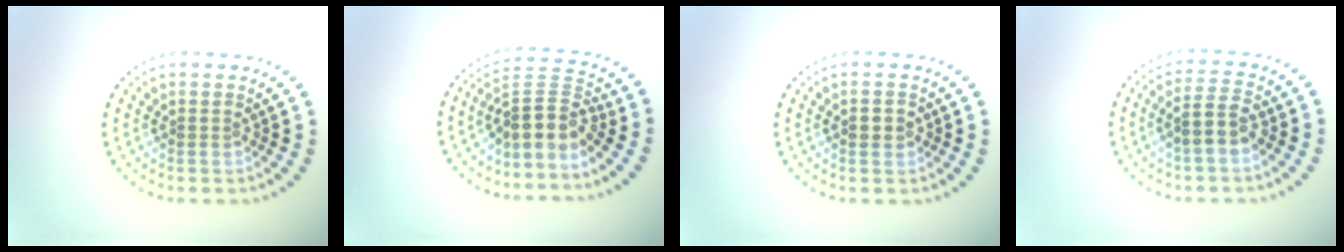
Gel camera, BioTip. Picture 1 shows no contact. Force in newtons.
{"total": 4.0, "press": 3.1, "slide": 2.5}
{"total": 2.0, "press": 2.0, "slide": 0.2}
{"total": 3.0, "press": 2.8, "slide": 0.8}